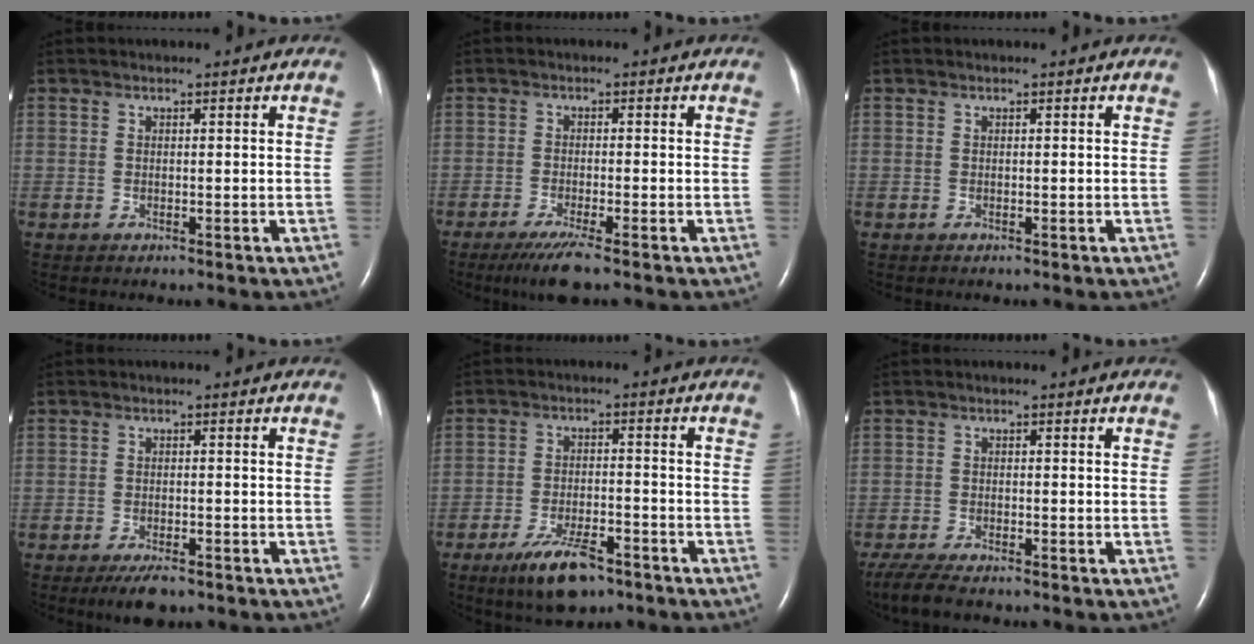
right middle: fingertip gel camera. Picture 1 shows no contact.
{"total": 4.8, "force": [-3.4, 0.0, 3.4], "torque": [-0.068, -0.015, -0.061]}
{"total": 0.0}
{"total": 4.0, "force": [-2.9, 1.2, 2.4], "torque": [-0.046, -0.005, -0.043]}
{"total": 8.3, "force": [-5.7, 2.7, 5.4], "torque": [-0.106, -0.008, -0.094]}
{"total": 6.4, "force": [-5.3, 1.2, 3.3], "torque": [-0.063, -0.017, -0.090]}